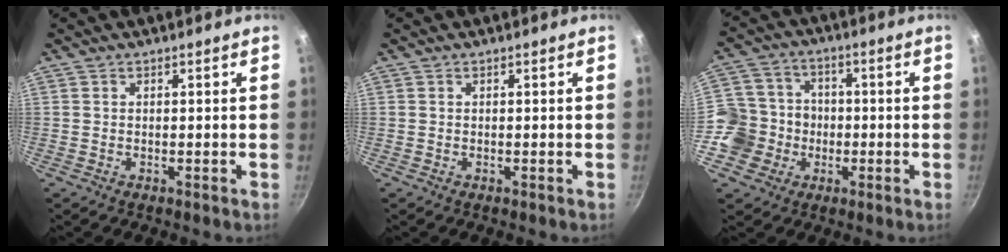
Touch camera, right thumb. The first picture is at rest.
{"total": 0.0}
{"total": 11.0, "force": [-3.0, 10.3, 2.5], "torque": [-0.016, 0.031, -0.056]}